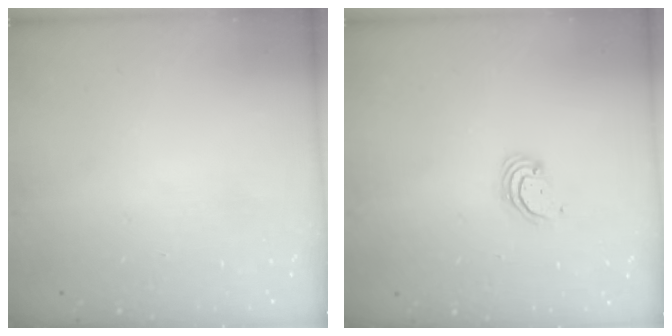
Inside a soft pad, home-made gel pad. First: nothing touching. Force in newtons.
{"total": 2.3, "press": 2.3, "slide": 0.2}